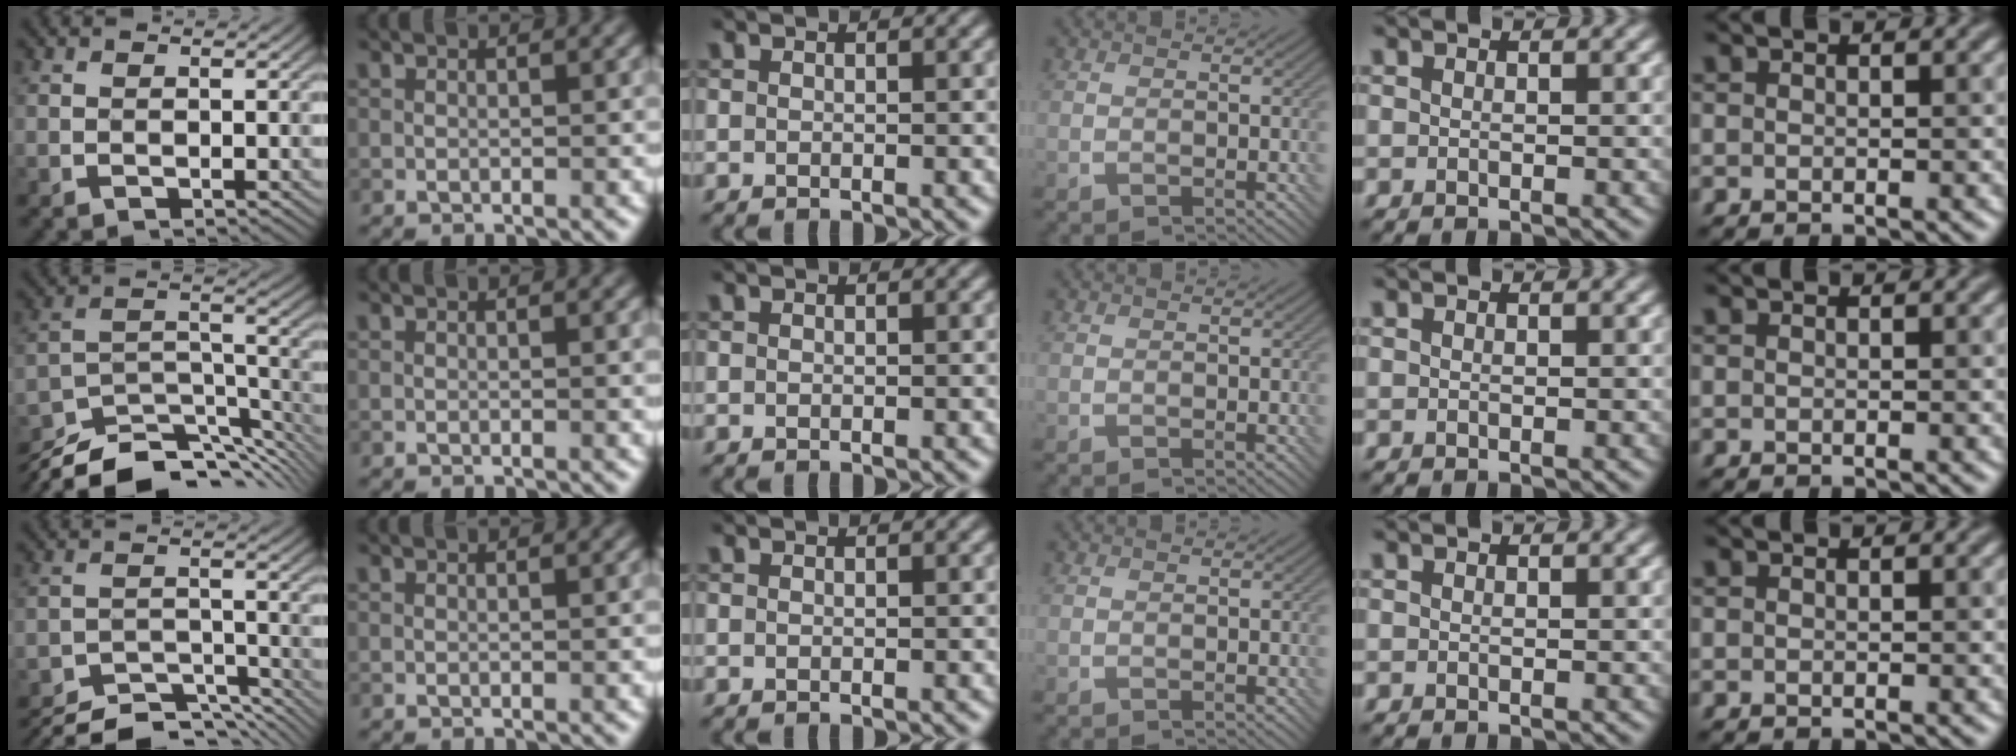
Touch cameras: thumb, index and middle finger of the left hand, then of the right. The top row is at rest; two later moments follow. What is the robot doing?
{"motion": "insert", "object": "bottle cap"}